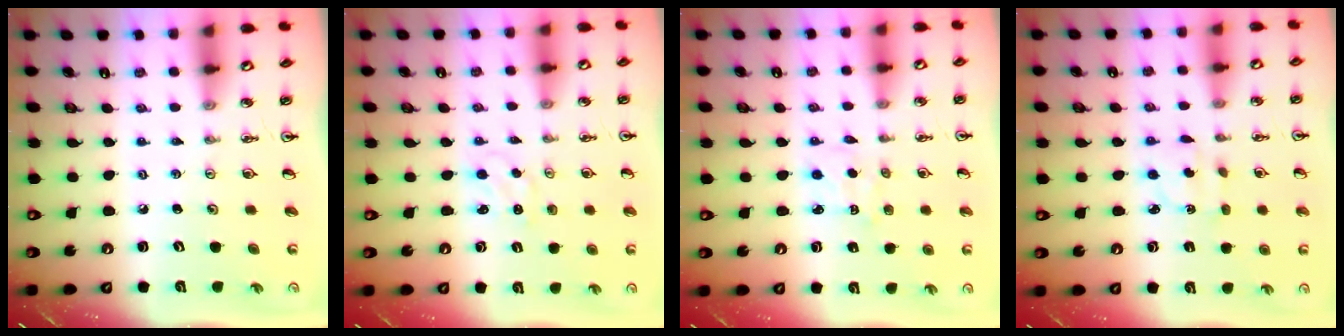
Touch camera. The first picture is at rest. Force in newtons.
{"total": 1.5, "press": 1.5, "slide": 0.2}
{"total": 2.9, "press": 2.9, "slide": 0.4}
{"total": 2.2, "press": 2.2, "slide": 0.6}